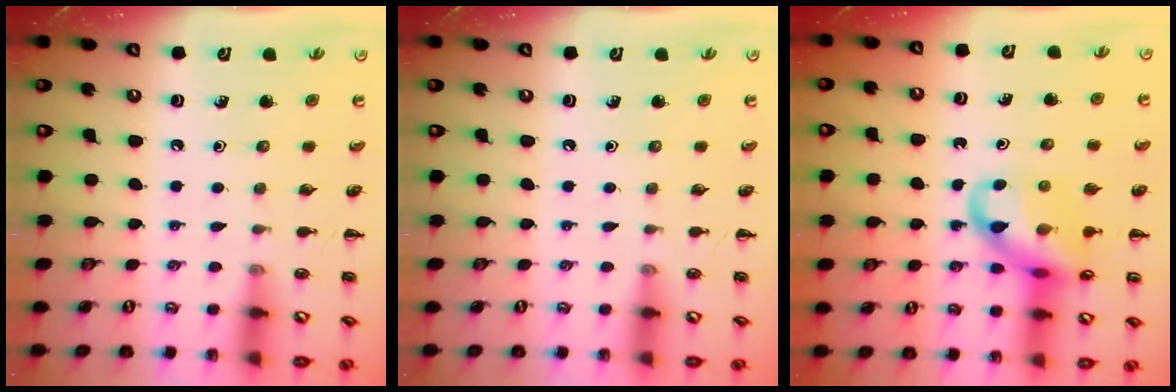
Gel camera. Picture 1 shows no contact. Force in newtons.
{"total": 0.0}
{"total": 13.8, "press": 13.6, "slide": 2.1}